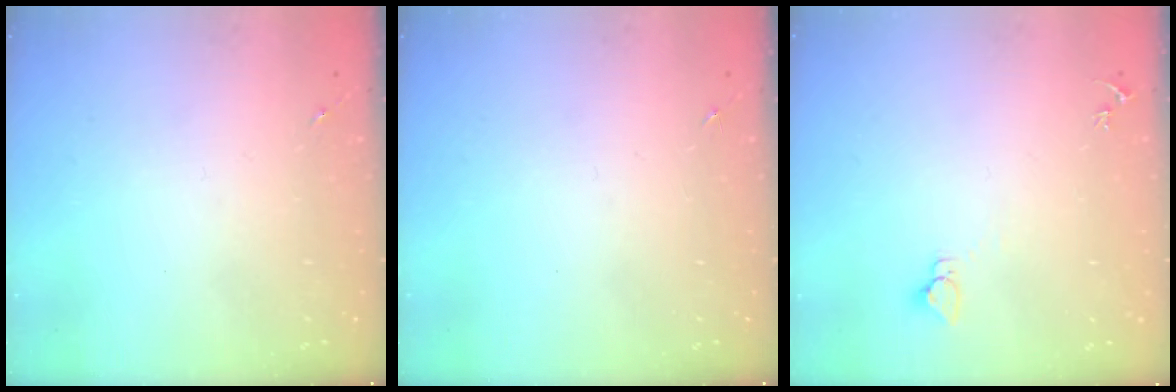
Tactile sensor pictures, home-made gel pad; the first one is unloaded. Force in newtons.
{"total": 0.0}
{"total": 2.8, "press": 2.8, "slide": 0.2}